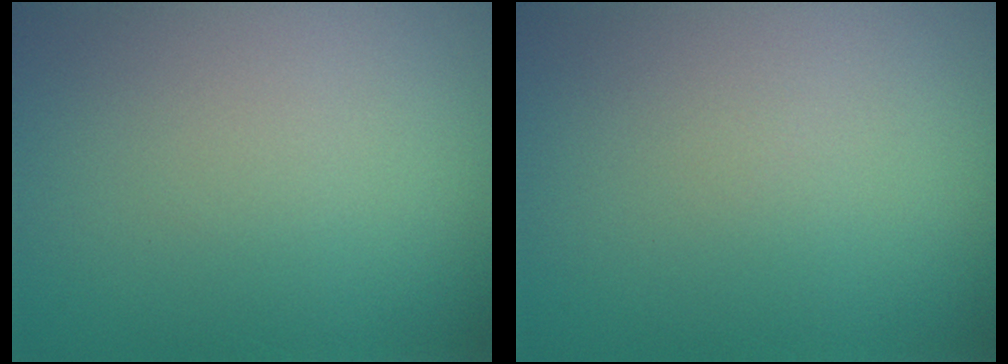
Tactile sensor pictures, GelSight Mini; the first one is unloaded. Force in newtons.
{"total": 0.0}